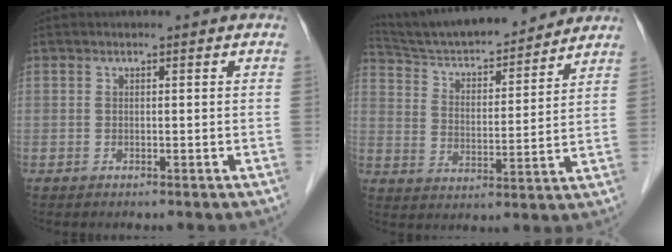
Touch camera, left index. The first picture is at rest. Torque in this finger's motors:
{"motor_torque": [-0.49, -0.98, 0.30, 0.12]}